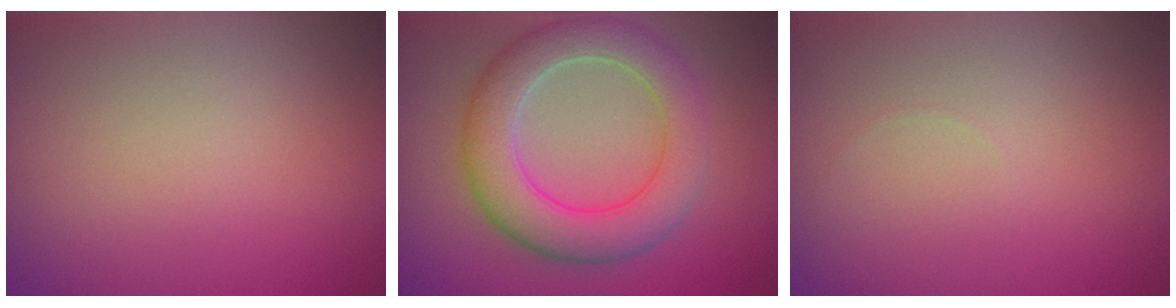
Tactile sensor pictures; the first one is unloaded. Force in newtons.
{"total": 6.5, "press": 6.5, "slide": 0.3}
{"total": 0.0}